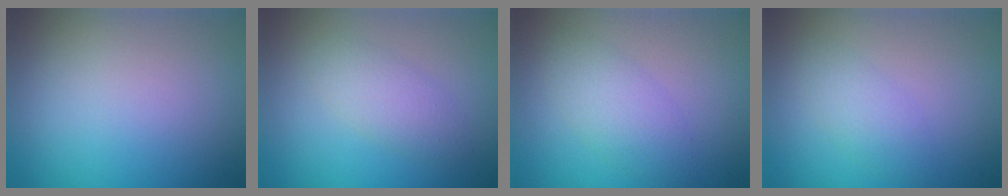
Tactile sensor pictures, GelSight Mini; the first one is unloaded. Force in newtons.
{"total": 2.2, "press": 2.2, "slide": 0.1}
{"total": 3.0, "press": 3.0, "slide": 0.0}
{"total": 2.0, "press": 2.0, "slide": 0.1}